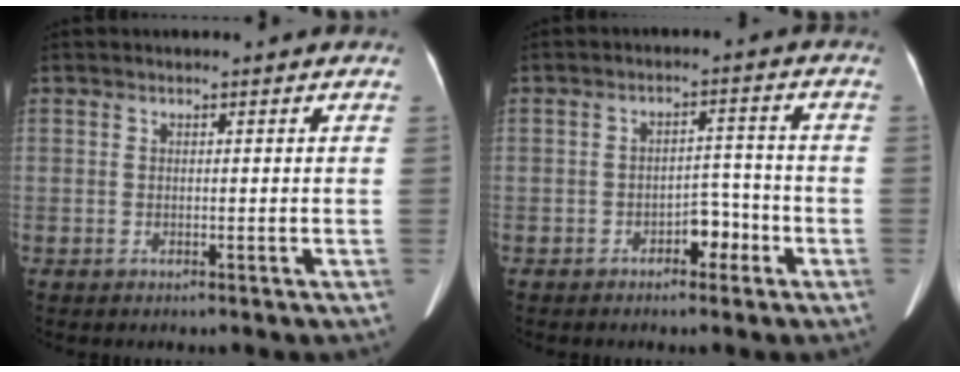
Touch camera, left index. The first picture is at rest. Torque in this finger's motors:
{"motor_torque": [-0.02, 0.01, 0.02, 0.00]}